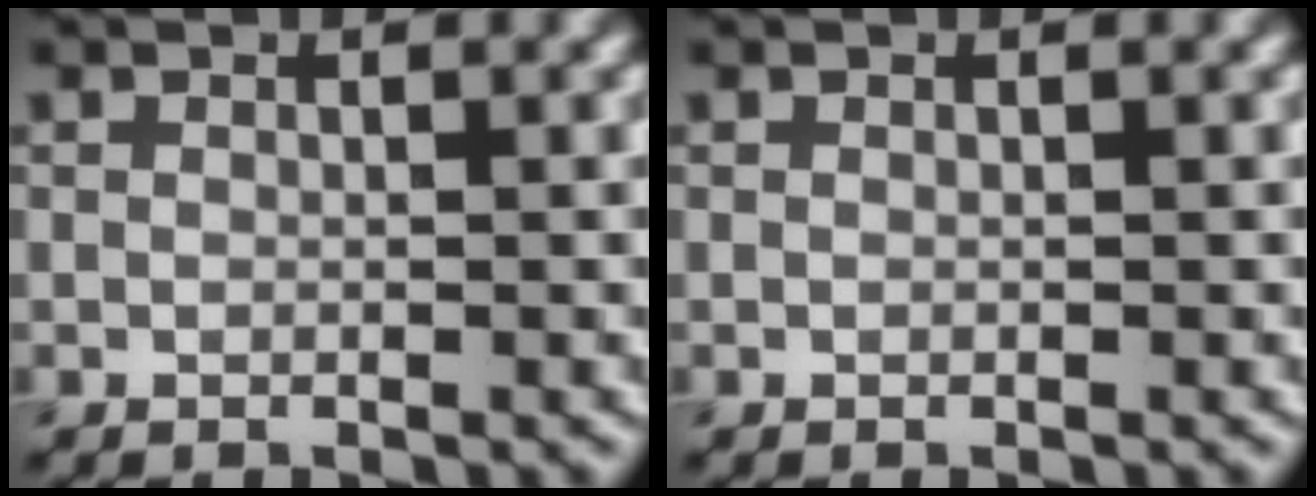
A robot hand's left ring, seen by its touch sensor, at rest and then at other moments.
{"total": 0.0}